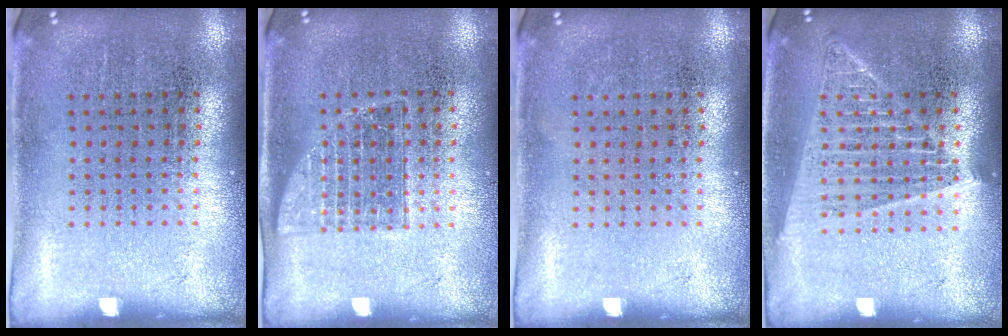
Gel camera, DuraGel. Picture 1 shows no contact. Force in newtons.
{"total": 1.2, "press": 1.1, "slide": 0.6}
{"total": 0.0}
{"total": 1.5, "press": 1.4, "slide": 0.6}